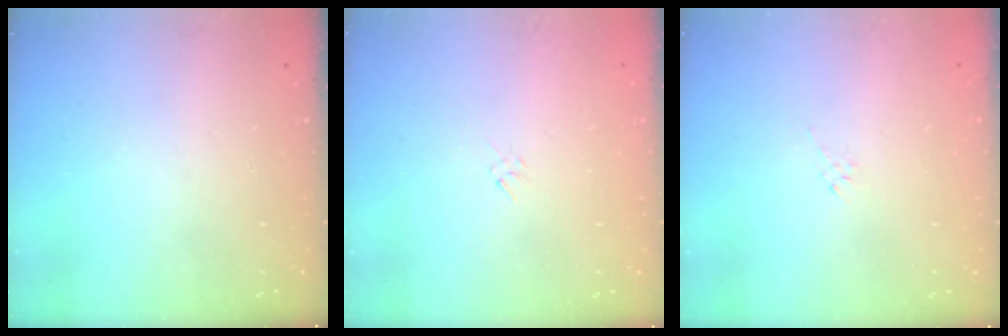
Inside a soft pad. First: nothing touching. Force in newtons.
{"total": 1.6, "press": 1.6, "slide": 0.4}
{"total": 2.8, "press": 2.7, "slide": 0.6}